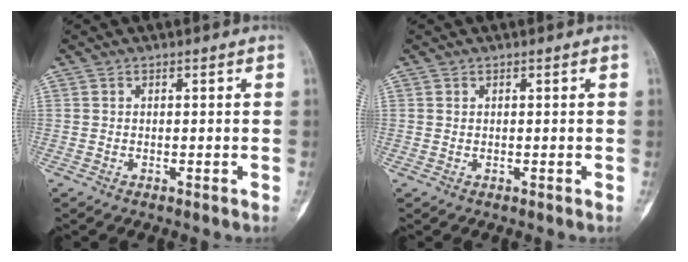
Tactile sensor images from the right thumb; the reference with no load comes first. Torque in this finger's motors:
{"motor_torque": [-0.03, -0.30, 0.05, 0.20, -0.02]}